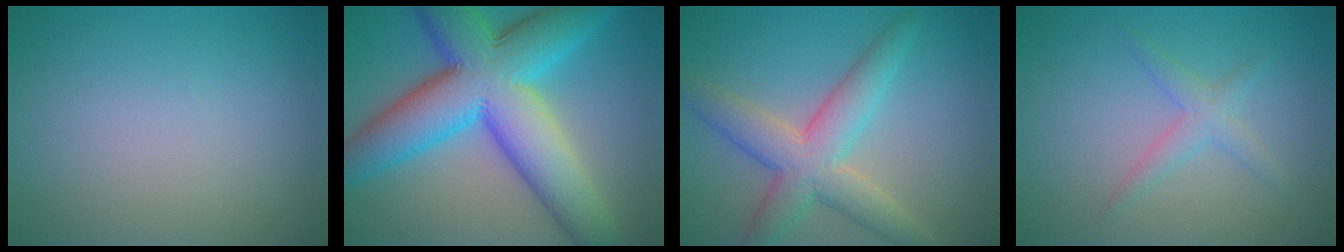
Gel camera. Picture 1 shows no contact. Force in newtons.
{"total": 13.6, "press": 13.6, "slide": 0.1}
{"total": 5.9, "press": 5.9, "slide": 0.2}
{"total": 1.9, "press": 1.9, "slide": 0.1}